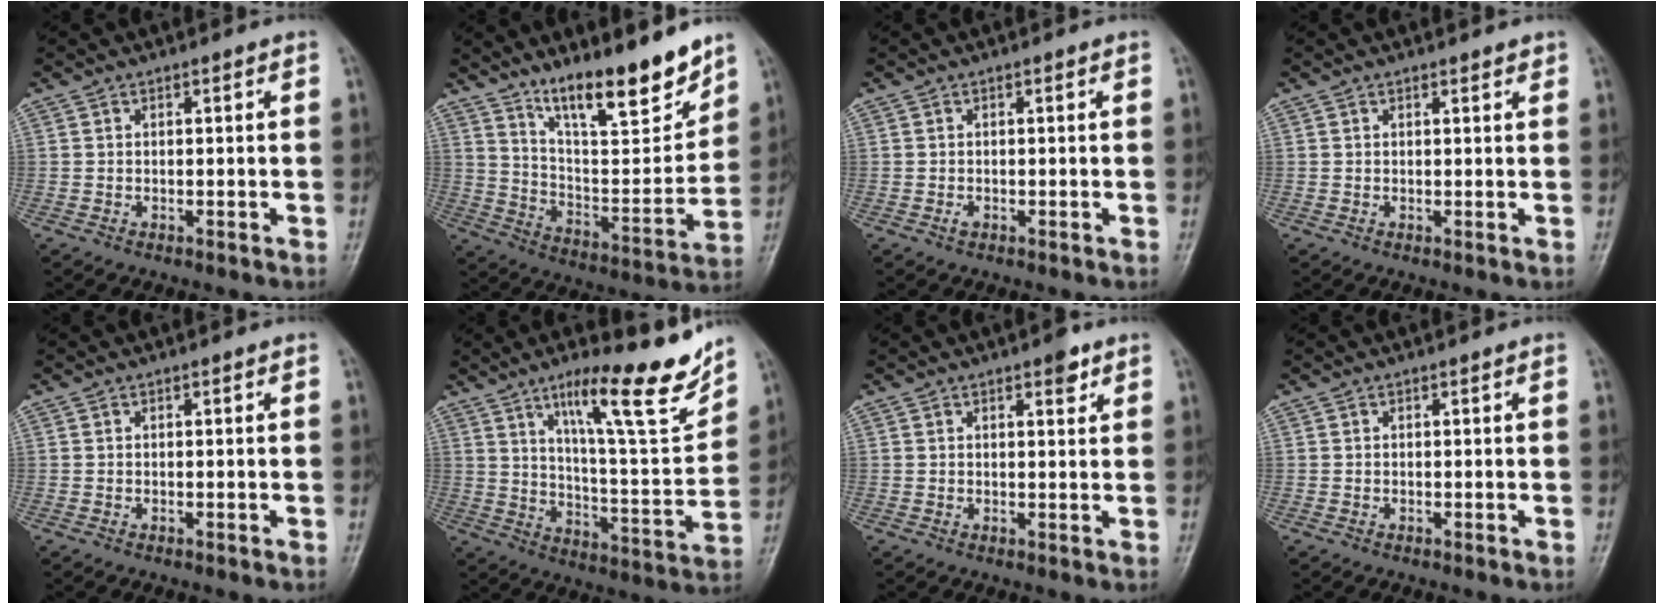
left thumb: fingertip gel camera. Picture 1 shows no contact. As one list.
[{"total": 17.5, "force": [13.1, 3.9, 10.9], "torque": [-0.140, -0.088, 0.229]}, {"total": 0.8, "force": [-0.2, 0.5, 0.6], "torque": [-0.008, -0.001, -0.005]}, {"total": 1.3, "force": [1.0, 0.4, 0.7], "torque": [-0.009, -0.005, 0.012]}, {"total": 0.0}, {"total": 19.0, "force": [12.4, 3.5, 14.0], "torque": [-0.180, -0.070, 0.197]}, {"total": 2.9, "force": [1.8, 1.1, 2.0], "torque": [-0.018, -0.008, 0.023]}, {"total": 0.0}]